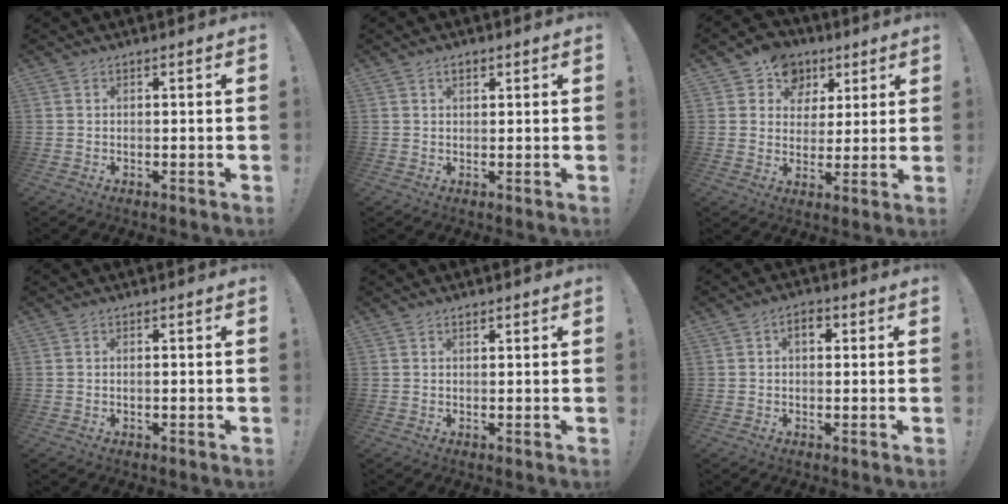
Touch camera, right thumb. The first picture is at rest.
{"total": 1.8, "force": [1.1, 1.0, 1.1], "torque": [-0.015, -0.001, 0.019]}
{"total": 10.0, "force": [4.8, 8.5, 2.3], "torque": [-0.019, -0.029, 0.092]}
{"total": 0.8, "force": [-0.4, -0.1, 0.7], "torque": [-0.018, 0.002, -0.006]}
{"total": 0.8, "force": [0.6, 0.4, 0.2], "torque": [0.004, -0.003, 0.011]}
{"total": 3.8, "force": [0.8, 2.4, 2.8], "torque": [-0.040, 0.007, 0.010]}